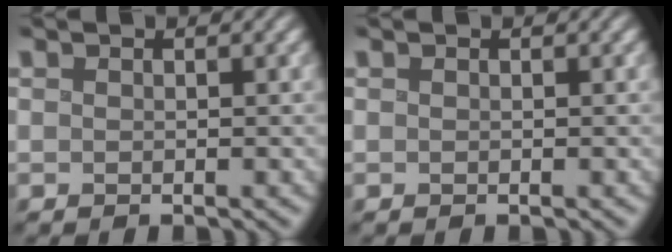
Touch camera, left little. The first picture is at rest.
{"total": 0.0}